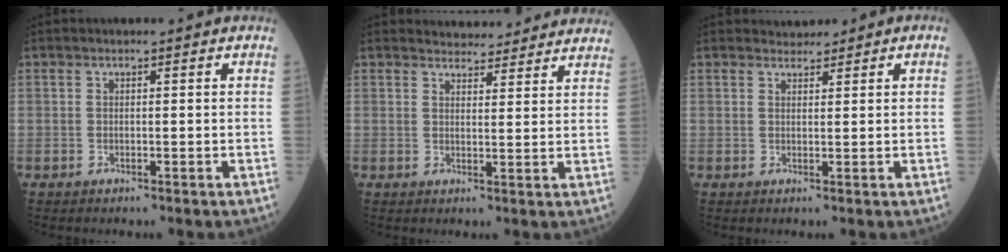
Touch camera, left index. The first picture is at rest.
{"total": 8.3, "force": [7.9, 1.9, 1.4], "torque": [-0.007, 0.008, 0.082]}
{"total": 1.6, "force": [1.4, 0.7, 0.0], "torque": [-0.001, 0.007, 0.020]}